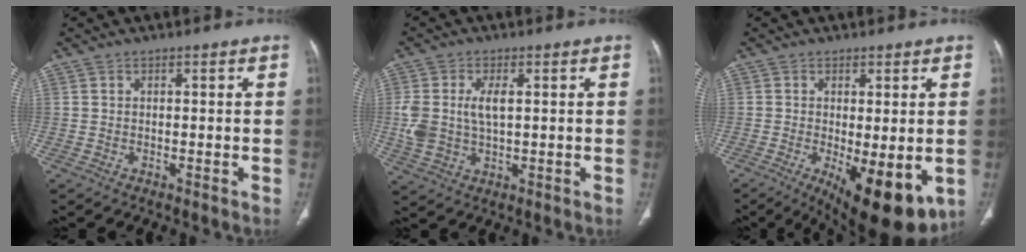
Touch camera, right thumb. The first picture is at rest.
{"total": 7.4, "force": [1.0, 4.1, 6.2], "torque": [-0.139, 0.004, 0.025]}
{"total": 13.4, "force": [-3.9, 4.9, 11.8], "torque": [-0.161, -0.026, -0.042]}